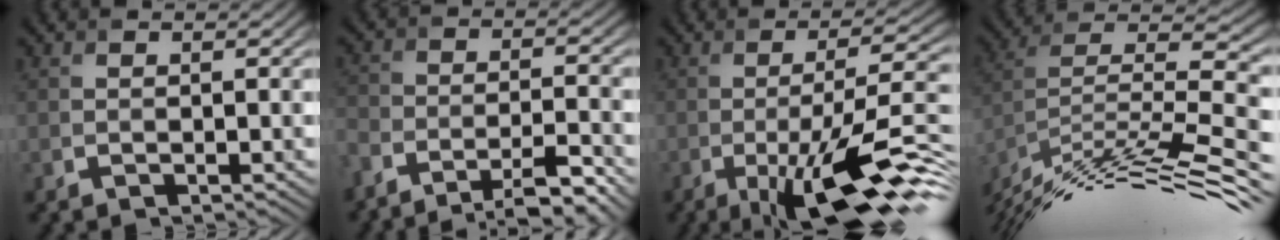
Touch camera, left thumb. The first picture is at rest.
{"total": 8.9, "force": [-7.6, 2.0, 4.3], "torque": [-0.080, 0.000, -0.131]}
{"total": 13.7, "force": [-5.6, 3.2, 12.1], "torque": [-0.189, -0.006, -0.087]}
{"total": 14.7, "force": [-8.8, 3.4, 11.3], "torque": [-0.218, 0.033, -0.156]}